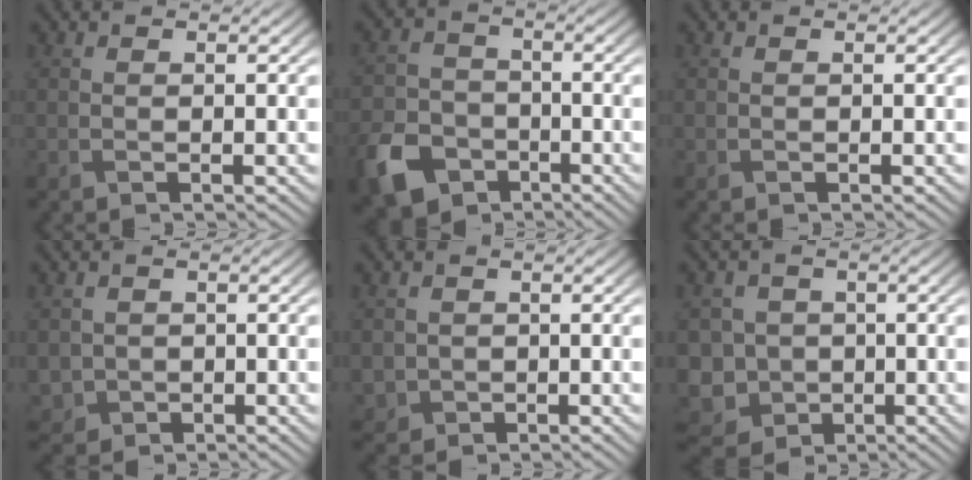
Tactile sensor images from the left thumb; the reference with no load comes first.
{"total": 8.6, "force": [-5.0, 6.0, 3.7], "torque": [-0.099, -0.021, -0.106]}
{"total": 0.0}
{"total": 2.4, "force": [-0.1, 2.4, 0.3], "torque": [-0.018, -0.011, -0.002]}
{"total": 1.9, "force": [-0.1, 1.9, 0.1], "torque": [-0.011, -0.009, -0.002]}
{"total": 7.5, "force": [-2.3, 6.8, 2.3], "torque": [-0.068, -0.017, -0.063]}